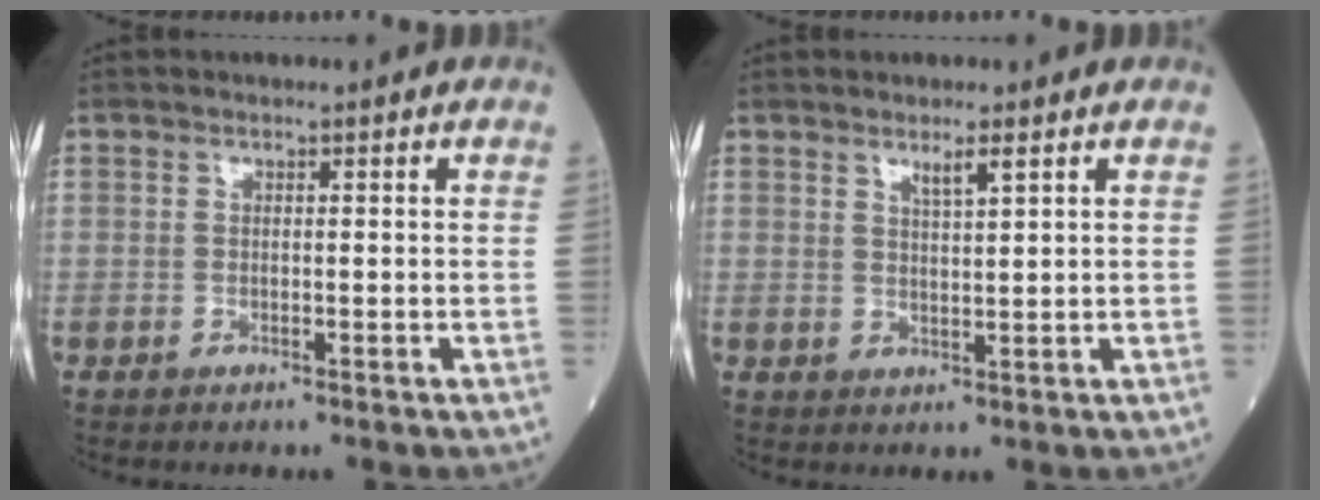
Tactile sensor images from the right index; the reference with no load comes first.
{"total": 2.4, "force": [1.6, 0.0, 1.8], "torque": [-0.036, -0.003, 0.030]}